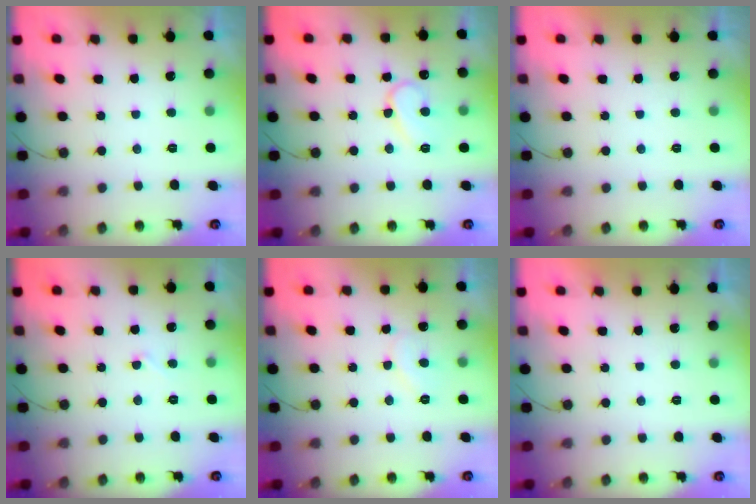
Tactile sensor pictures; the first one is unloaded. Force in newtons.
{"total": 9.4, "press": 9.4, "slide": 1.0}
{"total": 1.7, "press": 1.7, "slide": 0.1}
{"total": 2.8, "press": 2.8, "slide": 0.2}
{"total": 5.6, "press": 5.6, "slide": 0.4}
{"total": 1.7, "press": 1.7, "slide": 0.0}